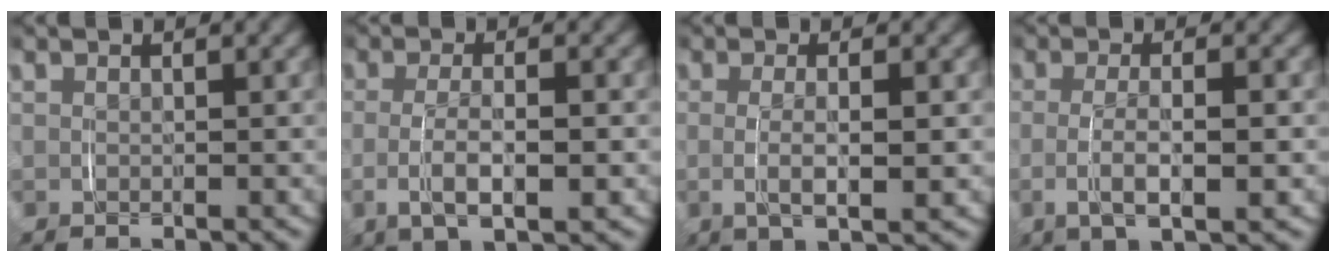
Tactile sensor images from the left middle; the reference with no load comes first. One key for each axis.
{"total": 4.3, "fx": -0.9, "fy": 1.6, "fz": 3.9, "tx": -0.073, "ty": -0.003, "tz": -0.014}
{"total": 3.3, "fx": -0.3, "fy": 0.9, "fz": 3.2, "tx": -0.063, "ty": -0.009, "tz": 0.001}
{"total": 3.9, "fx": -0.8, "fy": 1.2, "fz": 3.7, "tx": -0.072, "ty": -0.005, "tz": -0.011}